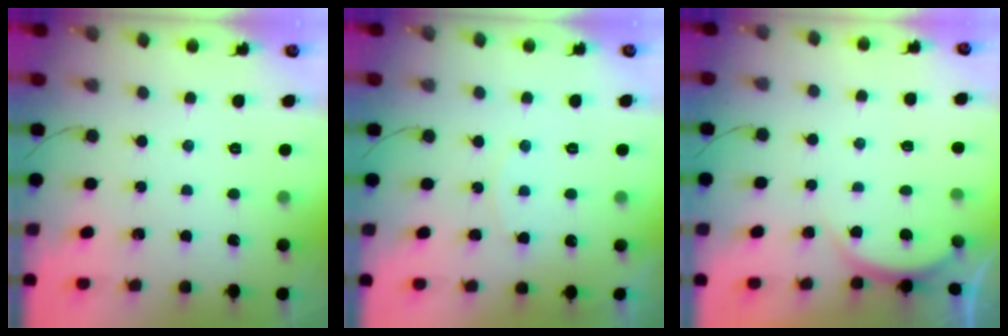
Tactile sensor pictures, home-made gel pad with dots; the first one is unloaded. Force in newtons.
{"total": 5.0, "press": 5.0, "slide": 0.6}
{"total": 2.8, "press": 2.8, "slide": 0.4}